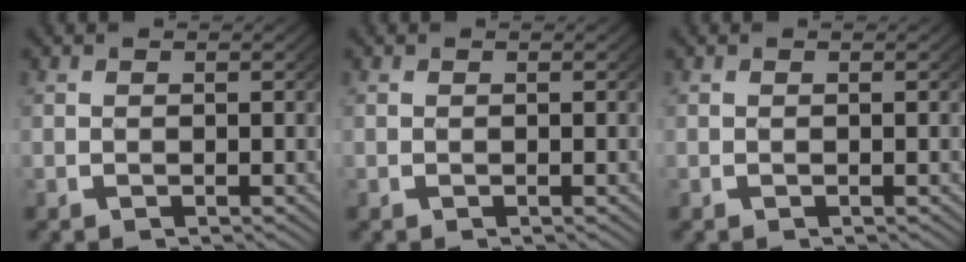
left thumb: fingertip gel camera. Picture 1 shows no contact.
{"total": 0.0}
{"total": 0.0}